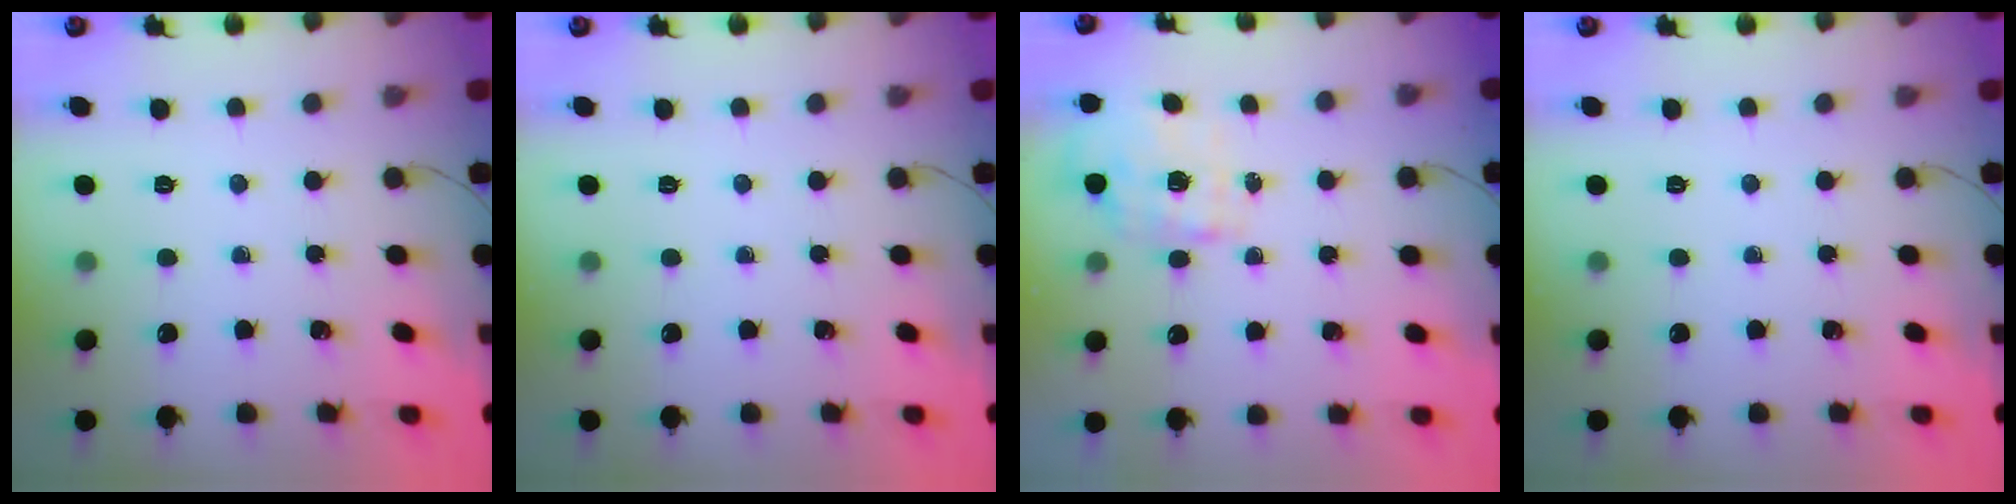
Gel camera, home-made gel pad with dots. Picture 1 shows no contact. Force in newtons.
{"total": 0.0}
{"total": 1.9, "press": 1.9, "slide": 0.5}
{"total": 0.0}